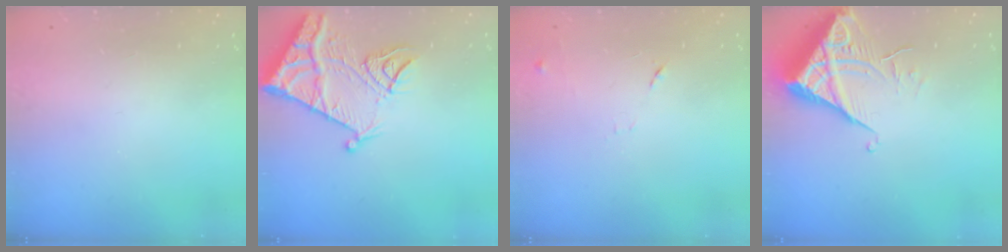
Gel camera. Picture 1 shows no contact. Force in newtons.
{"total": 12.8, "press": 12.7, "slide": 1.2}
{"total": 9.2, "press": 9.1, "slide": 0.7}
{"total": 6.6, "press": 6.6, "slide": 0.4}